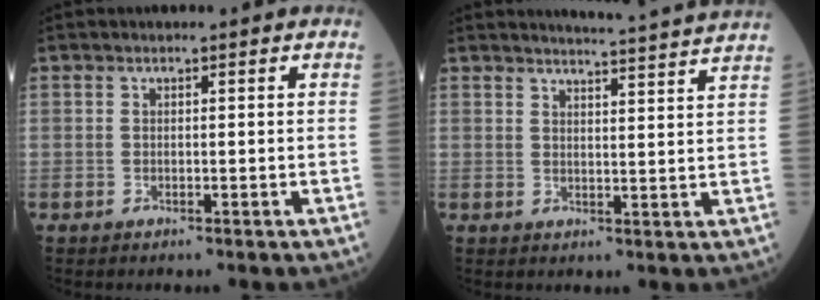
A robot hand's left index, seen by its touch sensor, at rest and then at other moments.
{"total": 10.9, "force": [10.5, -1.8, 2.3], "torque": [-0.035, -0.034, 0.117]}